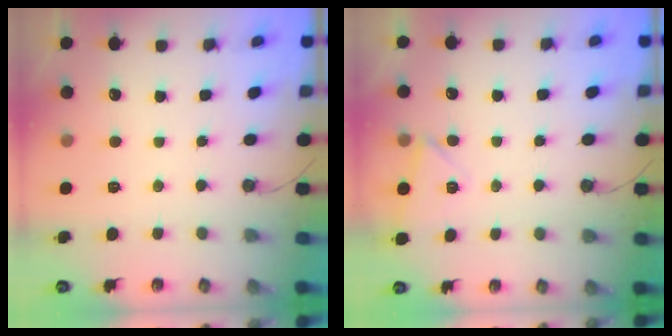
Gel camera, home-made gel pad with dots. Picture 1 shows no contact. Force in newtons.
{"total": 3.4, "press": 2.7, "slide": 2.0}